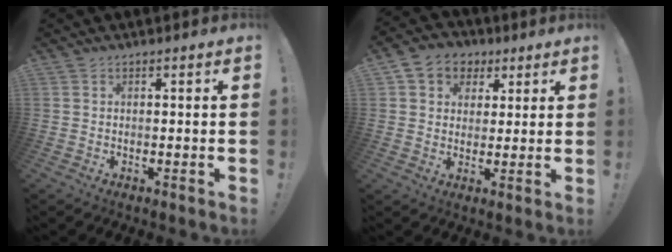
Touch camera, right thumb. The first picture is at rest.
{"total": 7.7, "force": [2.6, 6.9, 2.2], "torque": [-0.034, -0.002, 0.054]}